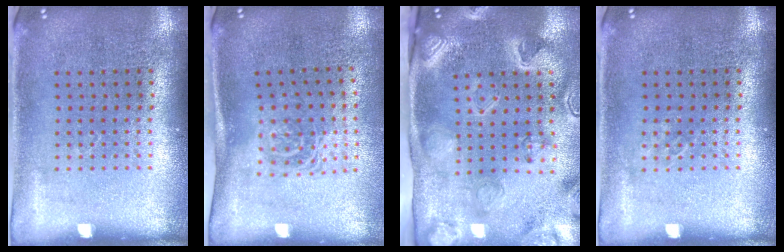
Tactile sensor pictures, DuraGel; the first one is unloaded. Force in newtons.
{"total": 1.6, "press": 1.2, "slide": 1.1}
{"total": 3.1, "press": 3.1, "slide": 0.5}
{"total": 0.6, "press": 0.6, "slide": 0.1}